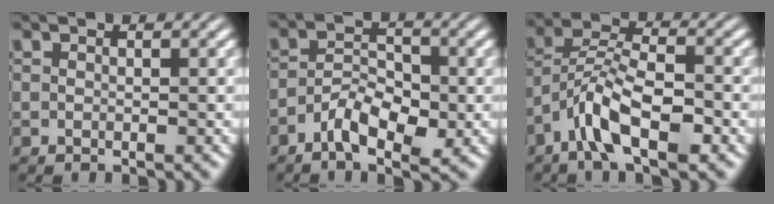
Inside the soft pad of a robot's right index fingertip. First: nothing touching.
{"total": 4.1, "force": [-1.8, 1.9, 3.1], "torque": [-0.031, -0.003, -0.039]}
{"total": 6.1, "force": [-1.0, 3.6, 4.8], "torque": [-0.088, -0.010, -0.024]}